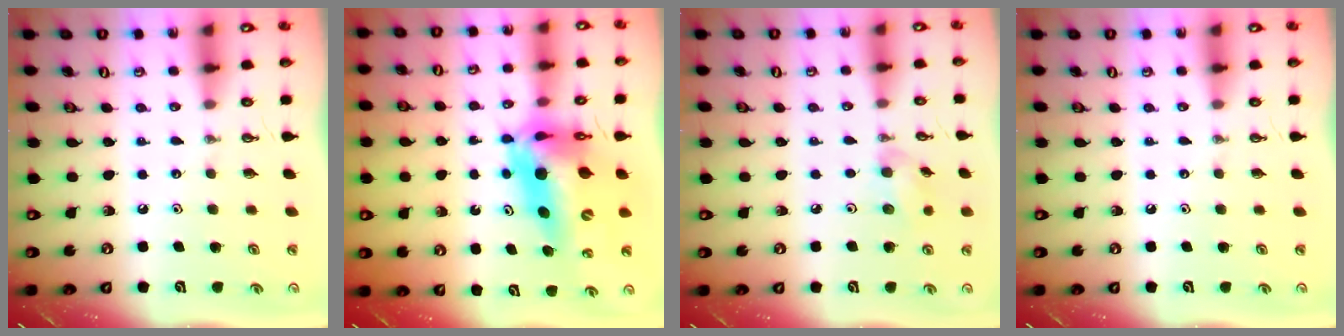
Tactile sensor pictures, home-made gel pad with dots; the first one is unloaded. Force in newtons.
{"total": 16.4, "press": 16.3, "slide": 1.6}
{"total": 5.7, "press": 5.7, "slide": 0.8}
{"total": 0.0}